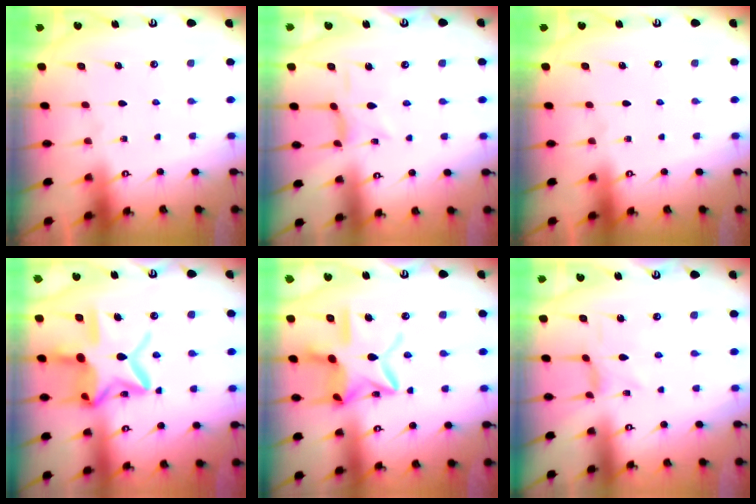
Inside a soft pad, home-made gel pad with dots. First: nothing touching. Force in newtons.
{"total": 2.3, "press": 2.3, "slide": 0.5}
{"total": 0.0}
{"total": 18.2, "press": 18.1, "slide": 1.3}
{"total": 15.6, "press": 15.5, "slide": 1.1}
{"total": 1.1, "press": 1.1, "slide": 0.4}